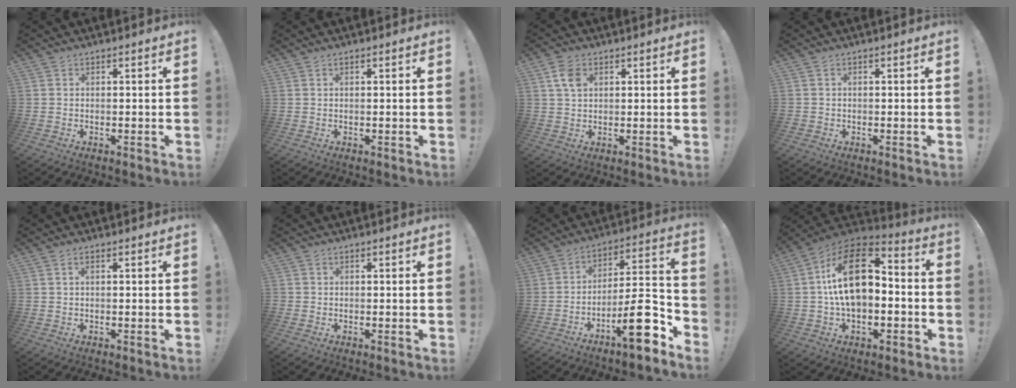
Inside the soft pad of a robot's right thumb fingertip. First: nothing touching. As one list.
[{"total": 0.0}, {"total": 5.9, "force": [2.3, 4.3, 3.4], "torque": [-0.063, 0.001, 0.042]}, {"total": 1.2, "force": [-0.4, 1.1, 0.1], "torque": [-0.002, 0.003, -0.008]}, {"total": 1.2, "force": [0.4, 0.5, 1.0], "torque": [-0.021, 0.003, 0.007]}, {"total": 0.8, "force": [-0.3, 0.7, 0.1], "torque": [0.000, 0.002, -0.006]}, {"total": 17.1, "force": [-9.2, 4.6, 13.7], "torque": [-0.193, 0.056, -0.144]}, {"total": 21.3, "force": [2.8, 13.2, 16.5], "torque": [-0.263, 0.007, 0.054]}]